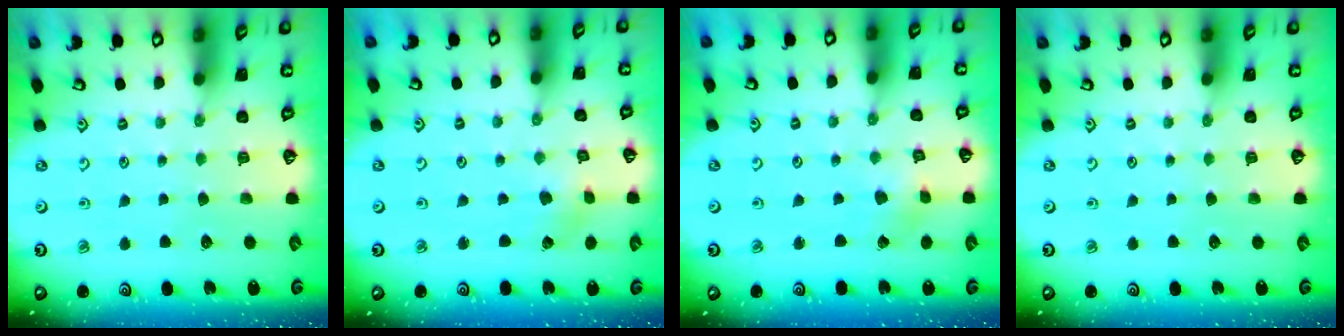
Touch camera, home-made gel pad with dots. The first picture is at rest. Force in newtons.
{"total": 1.2, "press": 1.1, "slide": 0.2}
{"total": 2.3, "press": 2.3, "slide": 0.1}
{"total": 0.0}